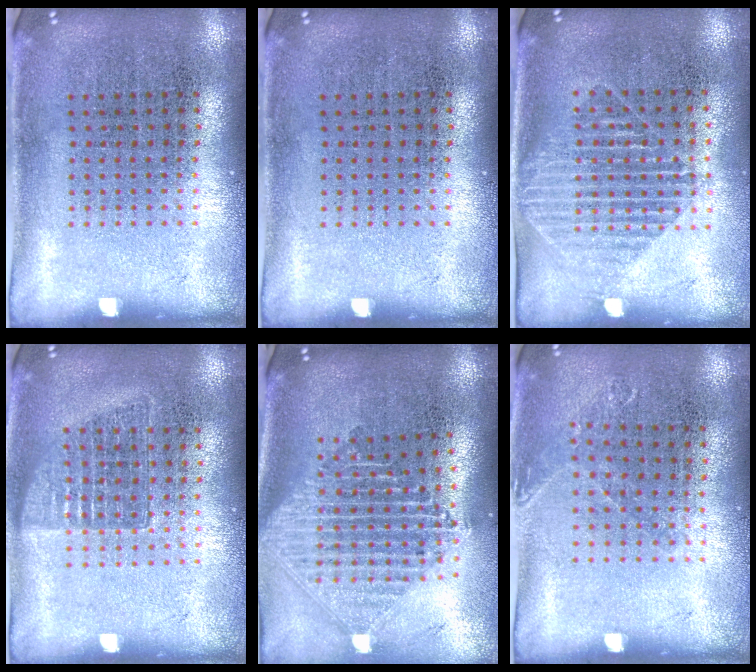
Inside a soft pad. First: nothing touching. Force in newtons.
{"total": 0.0}
{"total": 1.5, "press": 1.3, "slide": 0.8}
{"total": 1.1, "press": 1.0, "slide": 0.6}
{"total": 2.3, "press": 1.8, "slide": 1.4}
{"total": 0.8, "press": 0.8, "slide": 0.1}